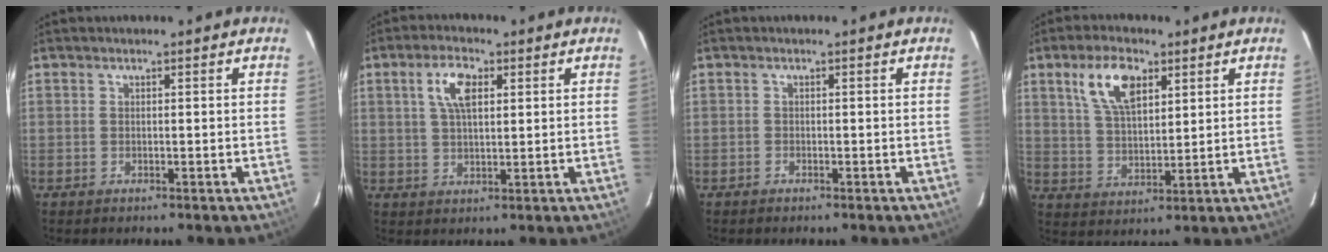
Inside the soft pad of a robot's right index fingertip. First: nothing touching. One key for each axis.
{"total": 6.1, "fx": 2.2, "fy": 2.7, "fz": 5.0, "tx": -0.095, "ty": 0.013, "tz": 0.041}
{"total": 0.6, "fx": -0.5, "fy": 0.3, "fz": 0.0, "tx": -0.002, "ty": 0.003, "tz": -0.011}
{"total": 9.6, "fx": 4.7, "fy": 4.5, "fz": 7.0, "tx": -0.135, "ty": 0.015, "tz": 0.092}